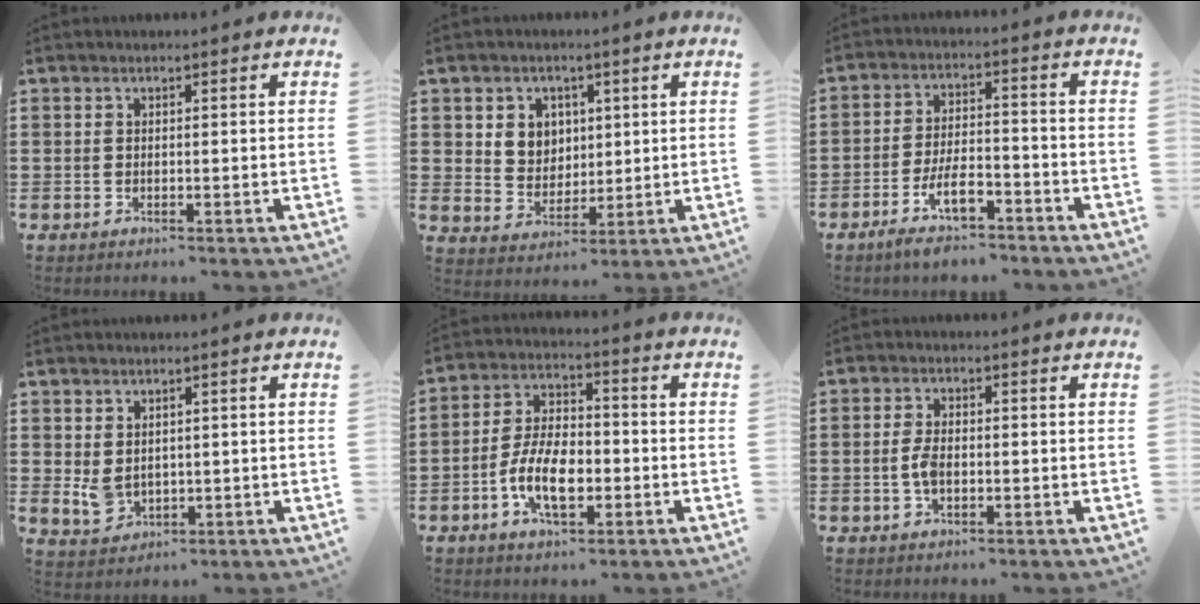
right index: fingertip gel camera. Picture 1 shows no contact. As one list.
[{"total": 5.1, "force": [1.8, 4.7, 0.9], "torque": [-0.034, 0.011, 0.031]}, {"total": 7.2, "force": [-4.7, 2.4, 4.9], "torque": [-0.097, 0.005, -0.086]}, {"total": 3.0, "force": [0.7, 2.3, 1.7], "torque": [-0.045, 0.002, 0.013]}, {"total": 8.8, "force": [-2.9, 4.7, 6.8], "torque": [-0.143, -0.001, -0.058]}, {"total": 3.4, "force": [-0.6, 1.6, 3.0], "torque": [-0.071, -0.002, -0.015]}]